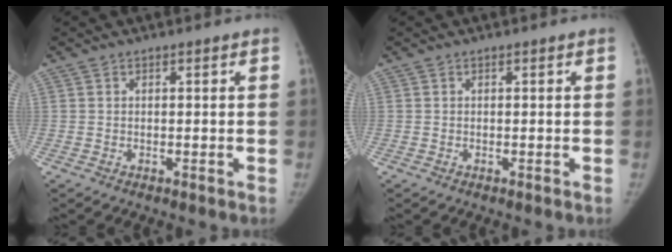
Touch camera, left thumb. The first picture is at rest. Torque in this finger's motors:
{"motor_torque": [0.04, 0.04, 0.17, -0.28, 0.02]}